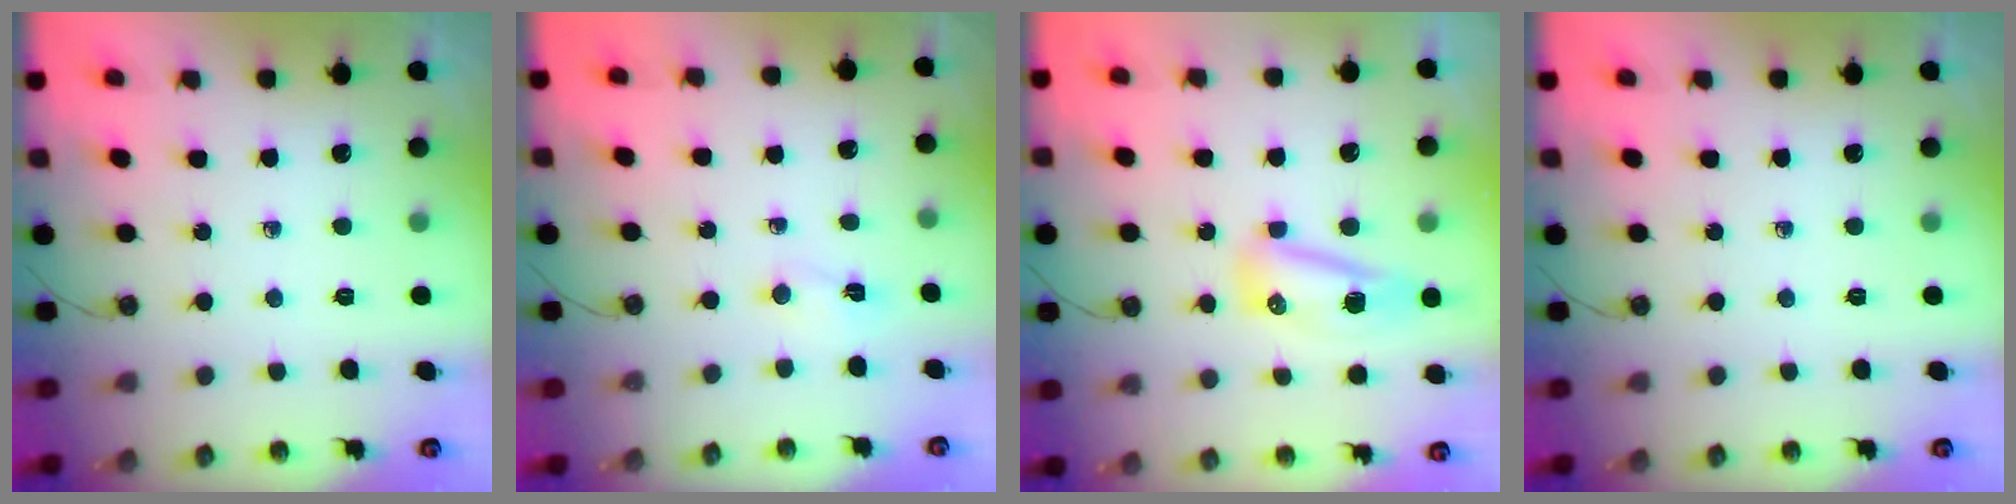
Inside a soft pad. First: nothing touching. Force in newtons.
{"total": 2.0, "press": 1.9, "slide": 0.6}
{"total": 11.8, "press": 10.1, "slide": 6.0}
{"total": 0.0}